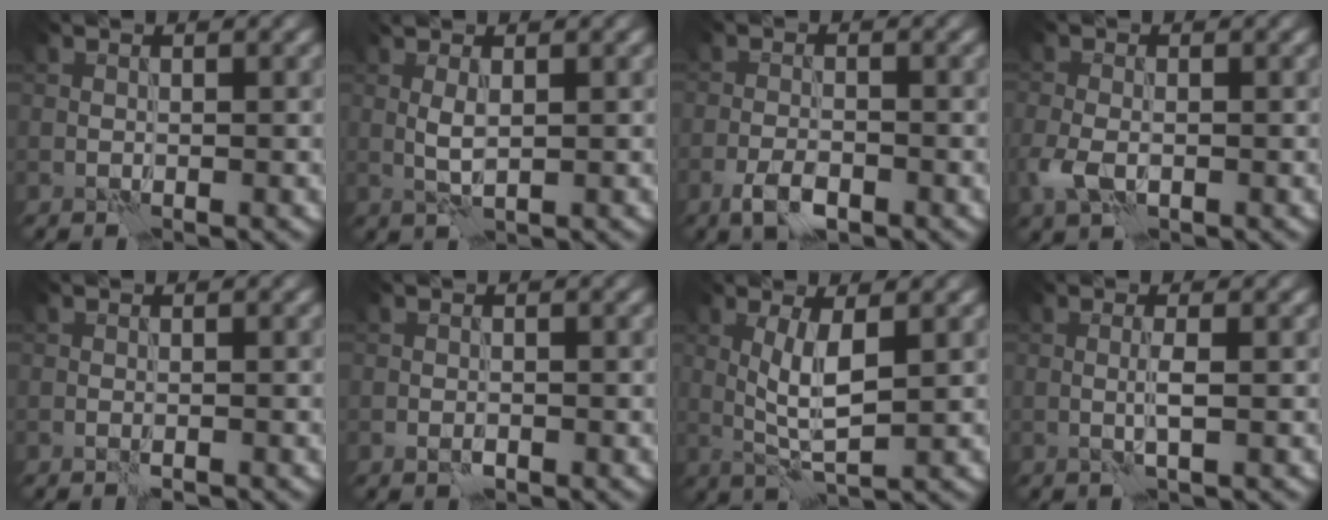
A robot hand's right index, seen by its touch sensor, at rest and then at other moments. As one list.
[{"total": 1.7, "force": [0.6, 0.5, 1.5], "torque": [-0.038, 0.002, 0.013]}, {"total": 2.8, "force": [-1.7, 1.2, 1.8], "torque": [-0.038, 0.000, -0.038]}, {"total": 2.5, "force": [-0.7, 1.6, 1.7], "torque": [-0.045, -0.006, -0.019]}, {"total": 0.8, "force": [-0.6, 0.1, 0.4], "torque": [-0.007, 0.001, -0.011]}, {"total": 0.8, "force": [-0.4, 0.5, 0.4], "torque": [-0.010, -0.002, -0.009]}, {"total": 3.8, "force": [0.8, 0.9, 3.6], "torque": [-0.074, -0.001, 0.017]}, {"total": 1.2, "force": [0.2, 0.0, 1.2], "torque": [-0.027, 0.000, 0.000]}]